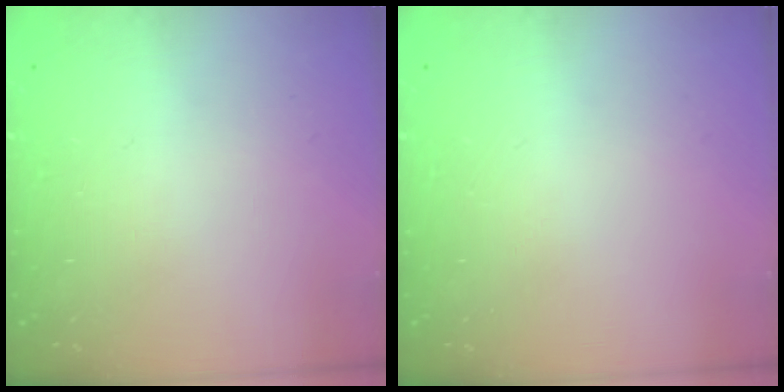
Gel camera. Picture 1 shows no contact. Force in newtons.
{"total": 0.0}